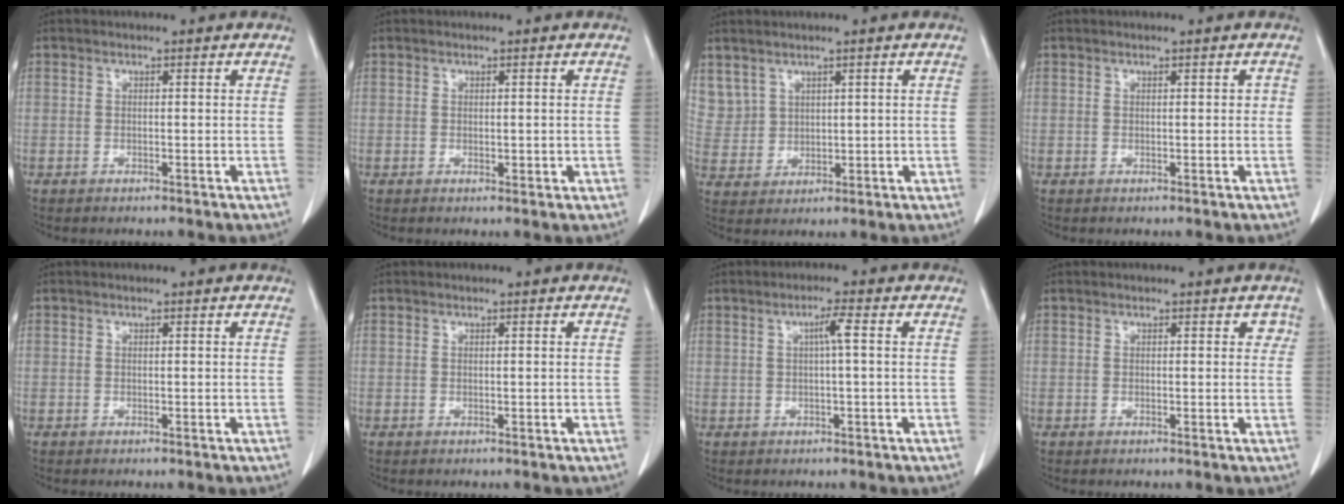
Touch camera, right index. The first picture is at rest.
{"total": 1.0, "force": [0.0, 0.6, 0.7], "torque": [-0.008, -0.002, 0.002]}
{"total": 6.1, "force": [4.0, 4.6, 0.9], "torque": [-0.026, 0.011, 0.096]}
{"total": 0.7, "force": [0.2, 0.4, 0.5], "torque": [-0.005, 0.005, 0.005]}
{"total": 0.0}
{"total": 0.0}
{"total": 2.6, "force": [0.5, -0.3, 2.6], "torque": [-0.046, 0.003, 0.009]}
{"total": 1.5, "force": [0.8, 1.0, 0.7], "torque": [0.010, 0.003, 0.005]}